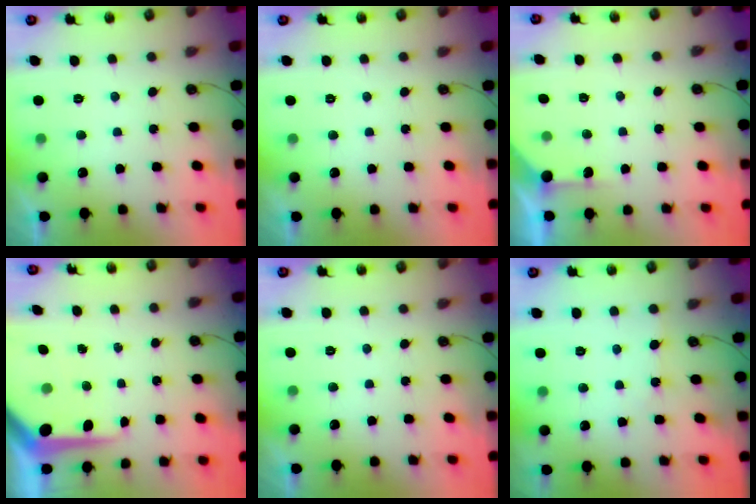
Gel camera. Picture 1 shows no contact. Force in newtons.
{"total": 0.0}
{"total": 2.3, "press": 2.3, "slide": 0.2}
{"total": 8.1, "press": 8.1, "slide": 0.7}
{"total": 0.0}
{"total": 1.5, "press": 1.5, "slide": 0.2}